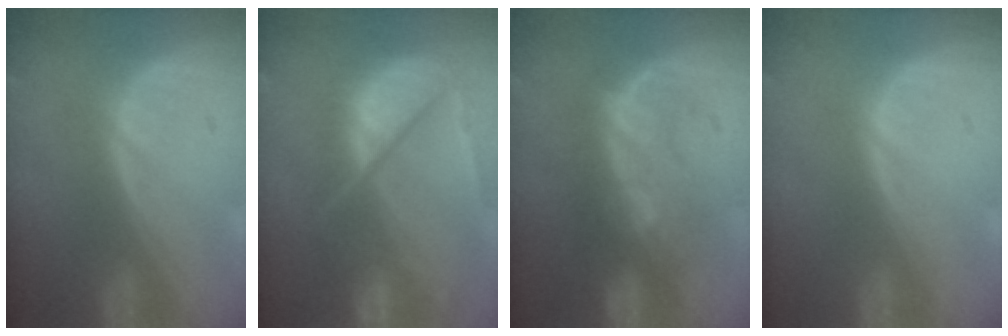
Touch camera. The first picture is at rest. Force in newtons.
{"total": 10.7, "press": 8.9, "slide": 5.9}
{"total": 8.8, "press": 8.2, "slide": 3.2}
{"total": 0.0}